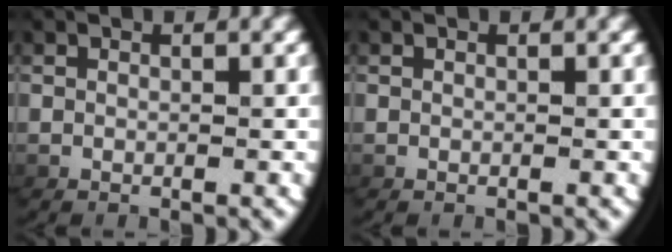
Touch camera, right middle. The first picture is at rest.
{"total": 0.0}